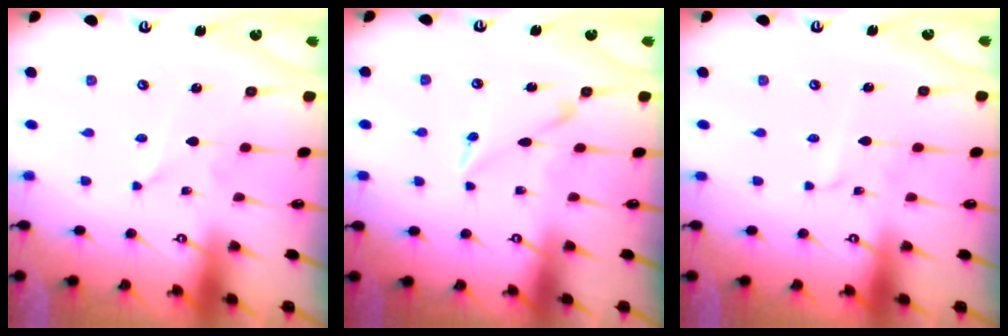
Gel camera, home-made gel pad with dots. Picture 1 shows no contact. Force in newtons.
{"total": 6.1, "press": 6.0, "slide": 0.6}
{"total": 2.7, "press": 2.7, "slide": 0.3}